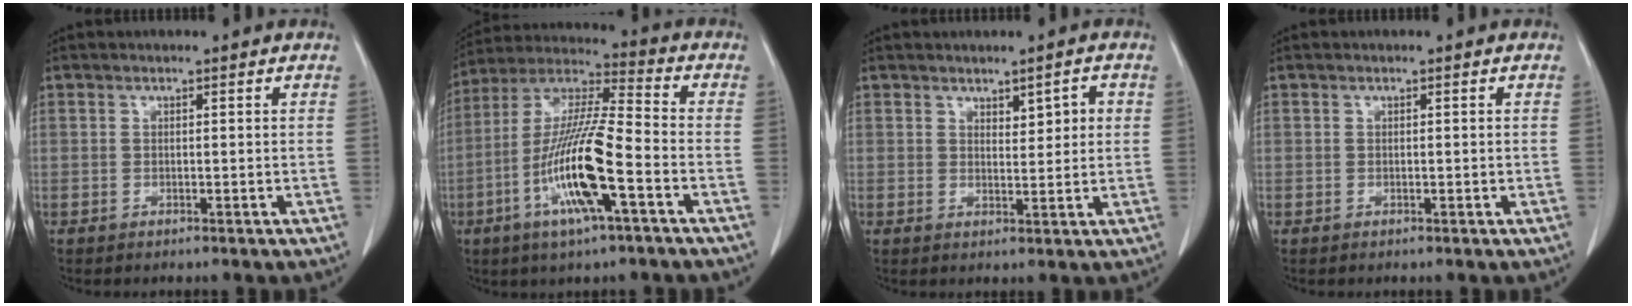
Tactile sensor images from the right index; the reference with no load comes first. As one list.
[{"total": 15.6, "force": [-5.0, 1.3, 14.7], "torque": [-0.291, -0.006, -0.095]}, {"total": 3.2, "force": [1.3, 1.1, 2.7], "torque": [-0.041, 0.003, 0.025]}, {"total": 0.0}]